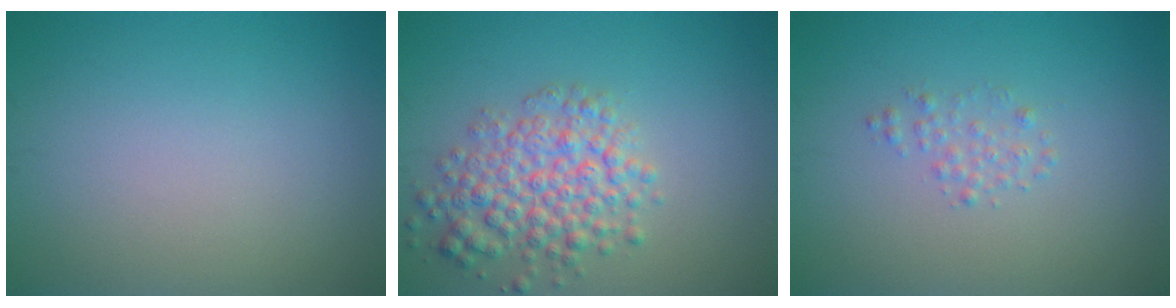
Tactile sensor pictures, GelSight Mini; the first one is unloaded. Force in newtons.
{"total": 4.9, "press": 4.9, "slide": 0.2}
{"total": 1.1, "press": 1.1, "slide": 0.1}